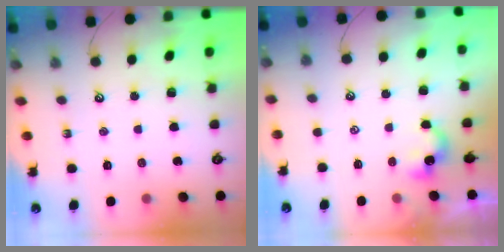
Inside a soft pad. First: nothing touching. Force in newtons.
{"total": 2.5, "press": 2.5, "slide": 0.3}